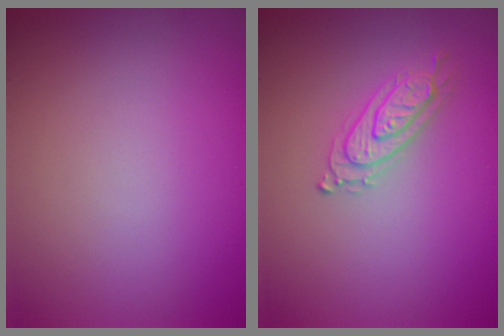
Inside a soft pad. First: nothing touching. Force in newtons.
{"total": 2.1, "press": 2.1, "slide": 0.5}